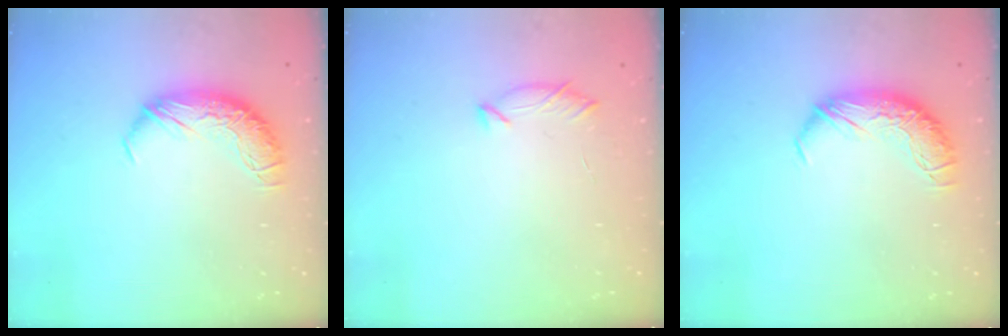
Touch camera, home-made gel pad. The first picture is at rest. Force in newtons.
{"total": 6.9, "press": 6.8, "slide": 0.8}
{"total": 0.0}